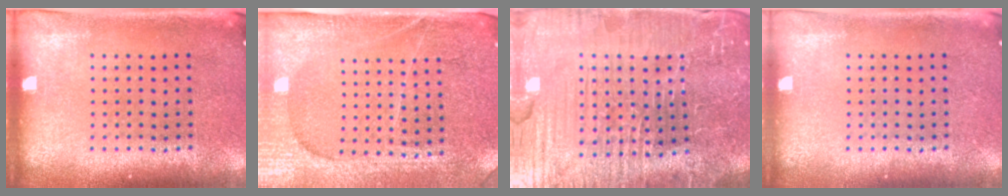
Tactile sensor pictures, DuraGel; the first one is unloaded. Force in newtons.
{"total": 4.0, "press": 3.7, "slide": 1.6}
{"total": 5.8, "press": 5.5, "slide": 1.7}
{"total": 0.0}